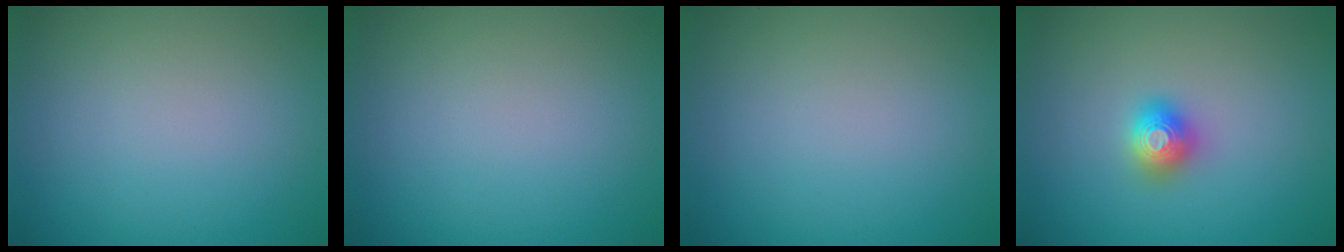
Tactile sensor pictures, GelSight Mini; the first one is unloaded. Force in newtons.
{"total": 0.0}
{"total": 0.0}
{"total": 2.0, "press": 2.0, "slide": 0.2}